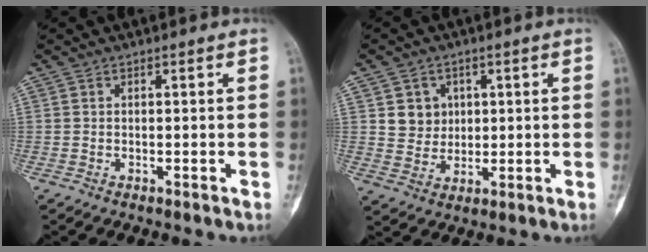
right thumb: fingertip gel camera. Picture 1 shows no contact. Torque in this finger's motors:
{"motor_torque": [0.01, 0.01, 0.13, -0.12, 0.00]}